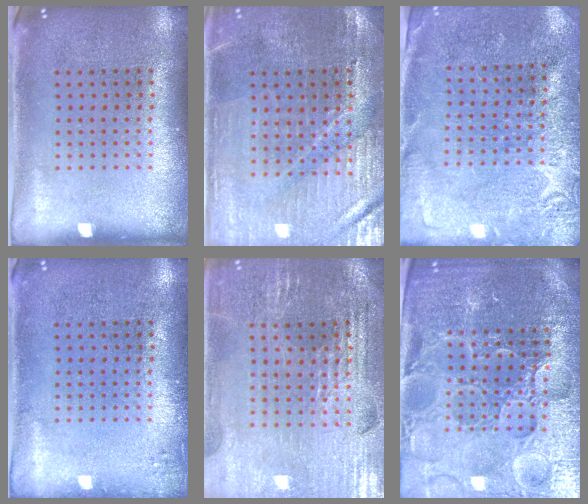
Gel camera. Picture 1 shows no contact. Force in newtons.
{"total": 1.7, "press": 1.7, "slide": 0.3}
{"total": 2.7, "press": 2.7, "slide": 0.4}
{"total": 1.0, "press": 1.0, "slide": 0.2}
{"total": 2.9, "press": 2.8, "slide": 0.4}
{"total": 5.8, "press": 5.3, "slide": 2.2}